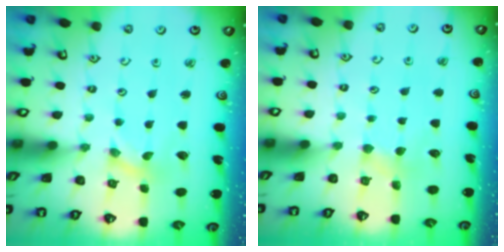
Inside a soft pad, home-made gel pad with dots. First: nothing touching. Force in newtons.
{"total": 2.6, "press": 2.6, "slide": 0.5}